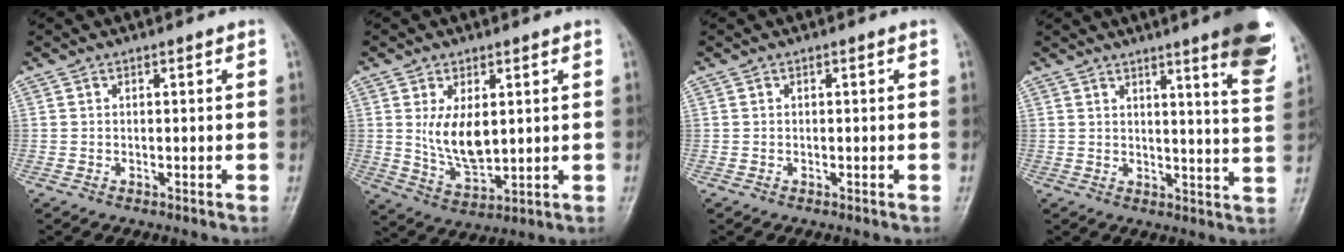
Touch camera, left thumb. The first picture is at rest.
{"total": 8.4, "force": [1.8, 4.6, 6.8], "torque": [-0.109, -0.023, 0.047]}
{"total": 0.0}
{"total": 12.5, "force": [7.4, 1.3, 10.0], "torque": [-0.110, -0.040, 0.085]}